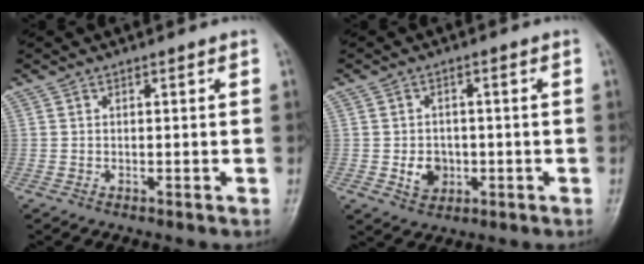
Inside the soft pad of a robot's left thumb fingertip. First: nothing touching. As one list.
[{"total": 4.6, "force": [-0.9, 3.8, 2.4], "torque": [-0.019, 0.005, -0.009]}]